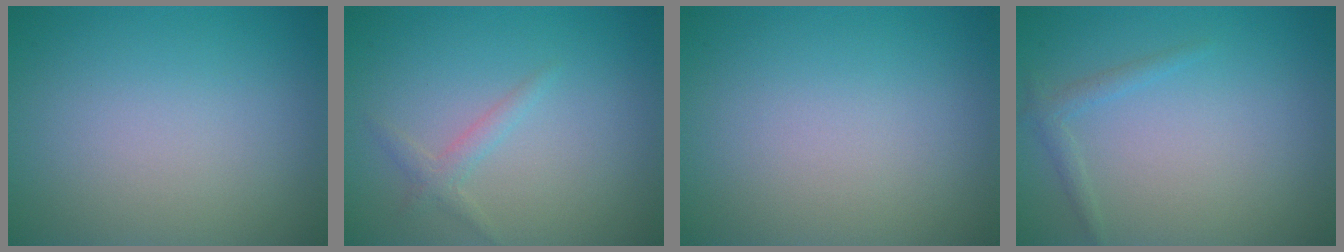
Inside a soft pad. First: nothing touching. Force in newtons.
{"total": 1.4, "press": 1.4, "slide": 0.1}
{"total": 0.0}
{"total": 1.2, "press": 1.2, "slide": 0.1}